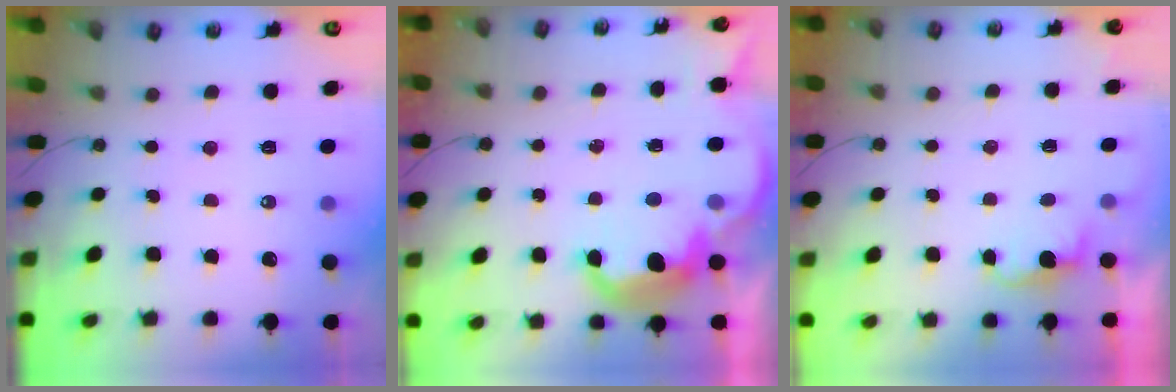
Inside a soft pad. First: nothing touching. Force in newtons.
{"total": 9.3, "press": 9.3, "slide": 0.6}
{"total": 1.3, "press": 1.1, "slide": 0.8}